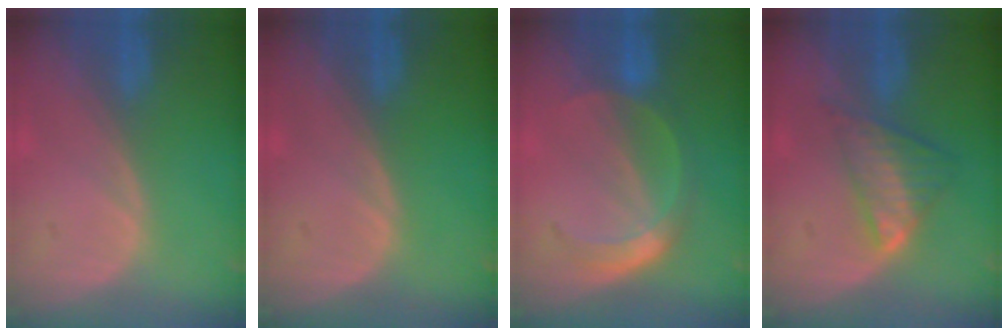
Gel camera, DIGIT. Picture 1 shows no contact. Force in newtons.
{"total": 0.0}
{"total": 6.0, "press": 5.2, "slide": 3.0}
{"total": 5.8, "press": 5.4, "slide": 2.3}